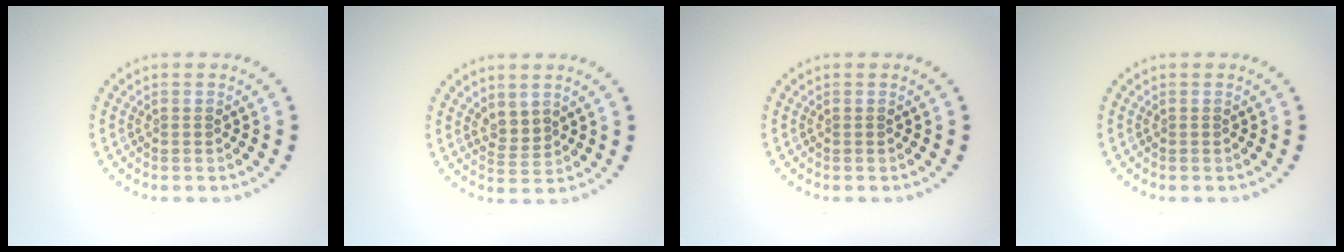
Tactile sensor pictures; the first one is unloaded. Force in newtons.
{"total": 1.6, "press": 1.3, "slide": 1.0}
{"total": 0.0}
{"total": 0.0}